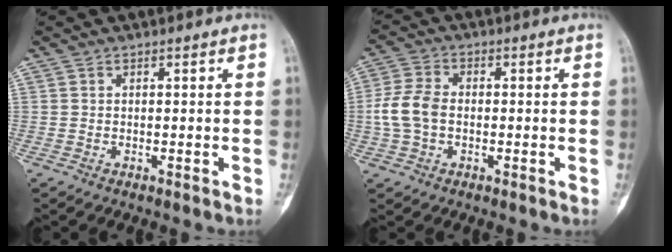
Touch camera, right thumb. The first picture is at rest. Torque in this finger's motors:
{"motor_torque": [0.44, 0.52, 0.55, -0.52, 0.07]}